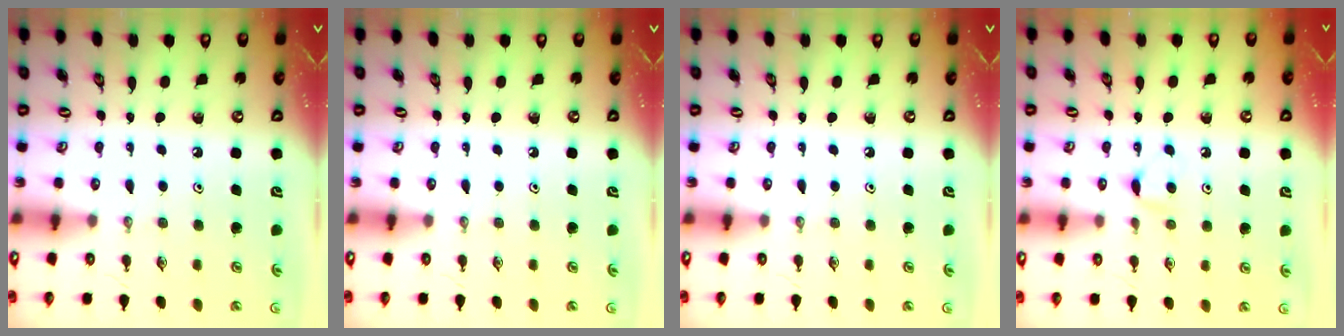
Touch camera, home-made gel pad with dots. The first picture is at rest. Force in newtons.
{"total": 0.0}
{"total": 0.0}
{"total": 3.8, "press": 3.8, "slide": 0.6}